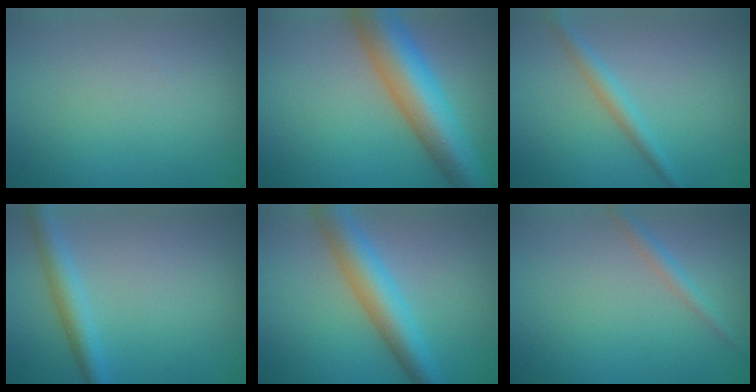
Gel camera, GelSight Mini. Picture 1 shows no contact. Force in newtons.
{"total": 9.0, "press": 9.0, "slide": 0.3}
{"total": 1.9, "press": 1.9, "slide": 0.1}
{"total": 2.7, "press": 2.7, "slide": 0.1}
{"total": 5.4, "press": 5.4, "slide": 0.0}
{"total": 1.4, "press": 1.4, "slide": 0.1}